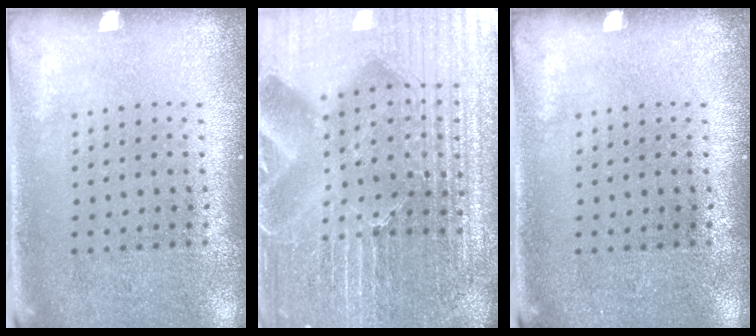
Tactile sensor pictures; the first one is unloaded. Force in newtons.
{"total": 6.5, "press": 5.8, "slide": 3.1}
{"total": 0.0}